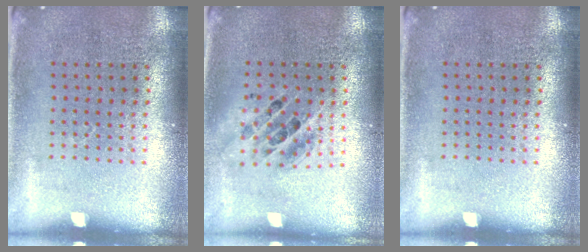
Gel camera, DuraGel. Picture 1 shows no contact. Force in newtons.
{"total": 1.3, "press": 1.1, "slide": 0.7}
{"total": 0.0}